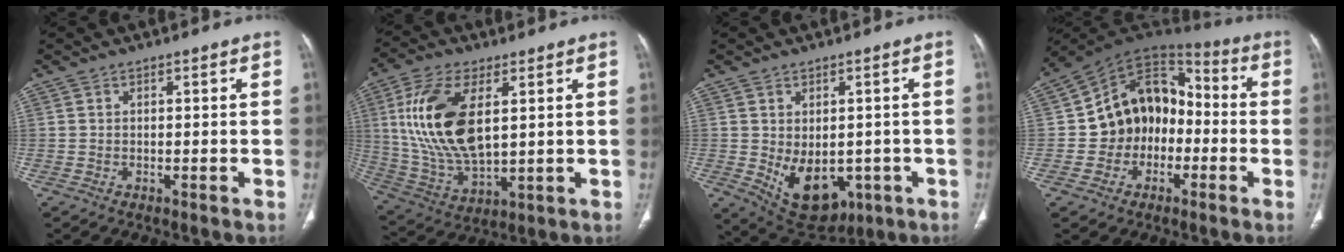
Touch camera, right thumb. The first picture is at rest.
{"total": 18.3, "force": [4.2, 9.0, 15.3], "torque": [-0.313, -0.016, 0.089]}
{"total": 11.8, "force": [-2.6, 8.0, 8.4], "torque": [-0.100, -0.002, -0.009]}
{"total": 15.2, "force": [-2.5, 12.2, 8.8], "torque": [-0.086, 0.059, -0.051]}